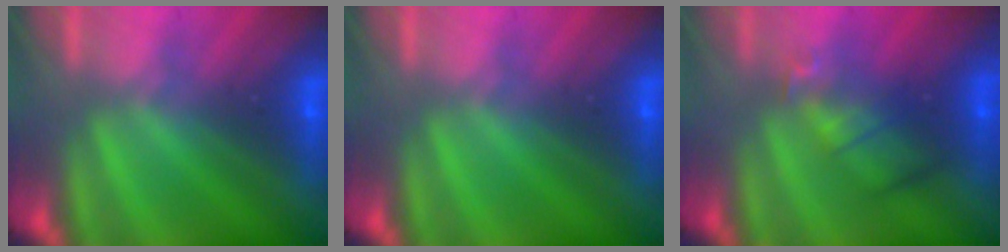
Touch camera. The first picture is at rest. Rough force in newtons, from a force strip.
{"total": 0.0}
{"total": 2.4}